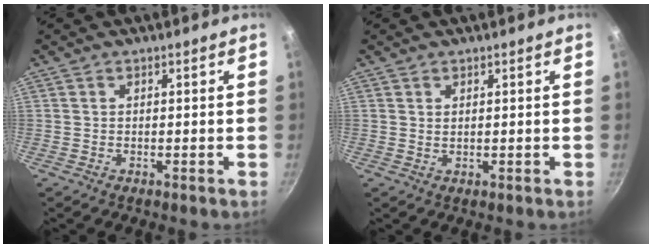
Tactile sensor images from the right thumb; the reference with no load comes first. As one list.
[{"total": 0.7, "force": [0.4, 0.3, 0.5], "torque": [-0.007, -0.005, 0.007]}]